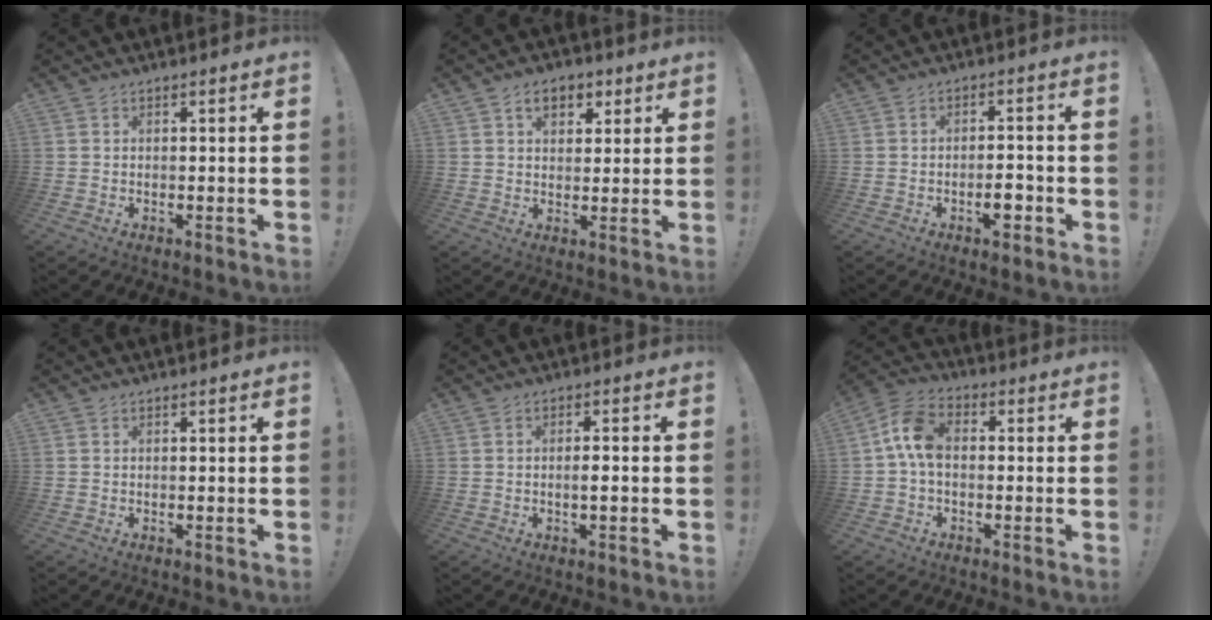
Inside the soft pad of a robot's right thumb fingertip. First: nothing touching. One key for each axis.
{"total": 7.1, "fx": 3.4, "fy": 4.8, "fz": 4.0, "tx": -0.049, "ty": -0.005, "tz": 0.060}
{"total": 4.4, "fx": -2.0, "fy": 1.9, "fz": 3.4, "tx": -0.040, "ty": 0.010, "tz": -0.034}
{"total": 0.0}
{"total": 2.7, "fx": -0.8, "fy": 0.2, "fz": 2.6, "tx": -0.039, "ty": -0.003, "tz": -0.016}
{"total": 9.6, "fx": 0.4, "fy": 6.1, "fz": 7.4, "tx": -0.143, "ty": 0.010, "tz": 0.012}